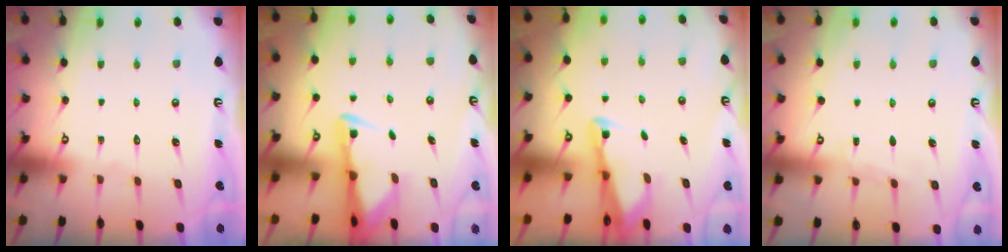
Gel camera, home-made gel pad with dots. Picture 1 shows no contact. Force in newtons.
{"total": 2.9, "press": 2.8, "slide": 0.4}
{"total": 2.6, "press": 2.6, "slide": 0.2}
{"total": 3.7, "press": 3.7, "slide": 0.6}